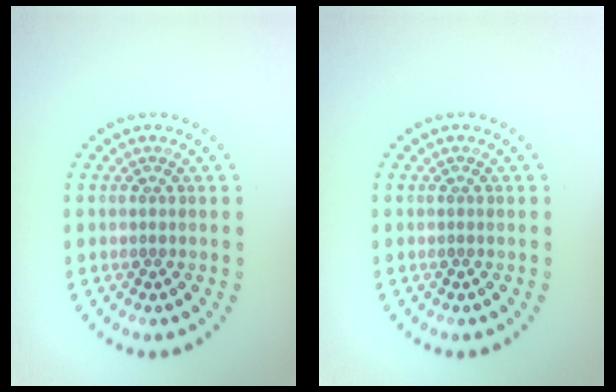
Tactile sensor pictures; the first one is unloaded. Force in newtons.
{"total": 0.0}